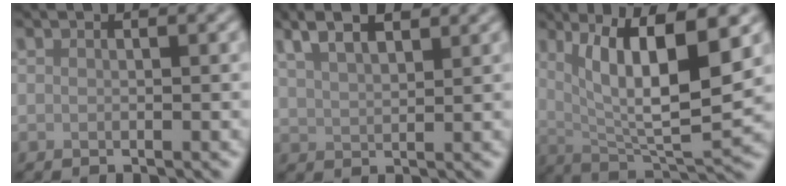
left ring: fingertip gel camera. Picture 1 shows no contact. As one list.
[{"total": 5.4, "force": [3.6, 2.0, 3.4], "torque": [-0.067, 0.021, 0.057]}, {"total": 10.5, "force": [3.3, 2.8, 9.5], "torque": [-0.154, -0.009, 0.065]}]